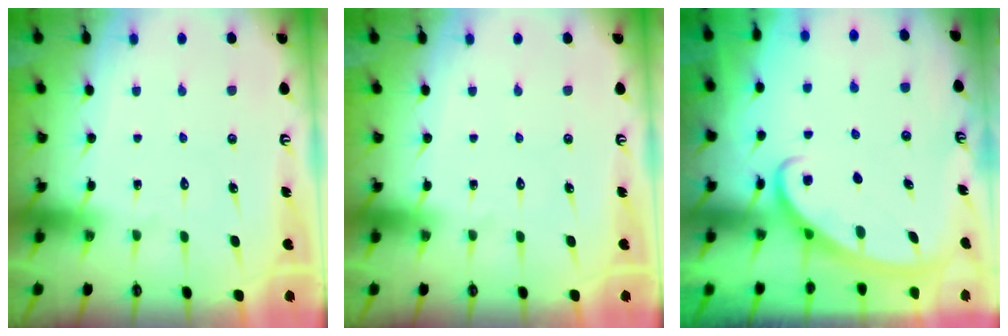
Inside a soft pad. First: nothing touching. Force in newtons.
{"total": 0.0}
{"total": 2.6, "press": 2.6, "slide": 0.4}